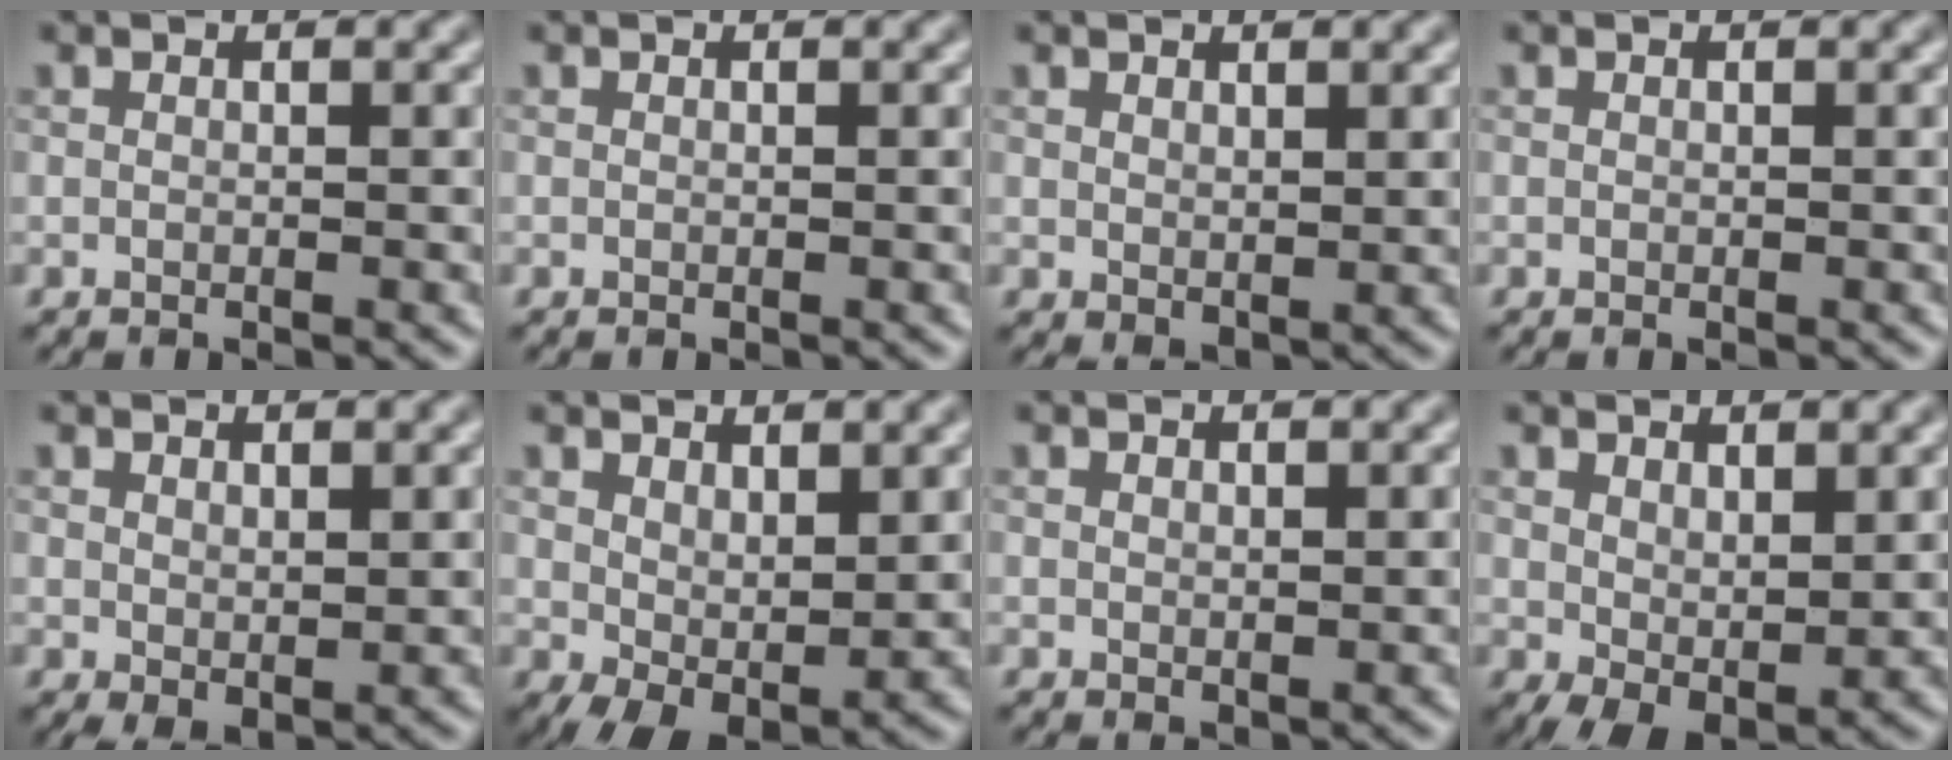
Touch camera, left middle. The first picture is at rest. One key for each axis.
{"total": 0.0}
{"total": 1.2, "fx": 0.8, "fy": 0.6, "fz": 0.7, "tx": -0.014, "ty": -0.006, "tz": 0.021}
{"total": 0.0}
{"total": 1.8, "fx": 0.7, "fy": 1.0, "fz": 1.3, "tx": -0.028, "ty": -0.009, "tz": 0.021}
{"total": 4.5, "fx": 1.2, "fy": 2.6, "fz": 3.4, "tx": -0.069, "ty": -0.016, "tz": 0.029}
{"total": 0.8, "fx": 0.6, "fy": 0.3, "fz": 0.4, "tx": -0.007, "ty": -0.004, "tz": 0.016}
{"total": 3.7, "fx": 1.1, "fy": 2.2, "fz": 2.8, "tx": -0.057, "ty": -0.014, "tz": 0.027}